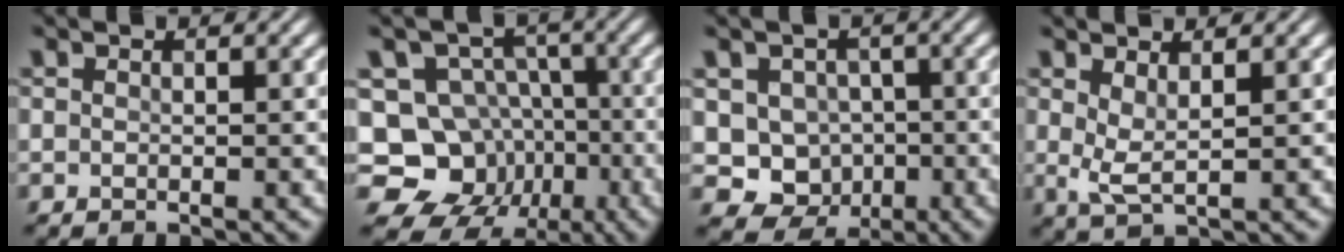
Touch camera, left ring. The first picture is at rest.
{"total": 10.3, "force": [-3.1, 8.9, 4.0], "torque": [-0.048, -0.001, -0.075]}
{"total": 6.4, "force": [-0.7, 5.8, 2.5], "torque": [-0.025, -0.003, -0.027]}
{"total": 2.2, "force": [1.0, 0.6, 1.9], "torque": [-0.043, -0.007, 0.020]}